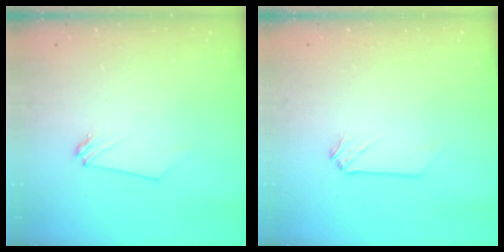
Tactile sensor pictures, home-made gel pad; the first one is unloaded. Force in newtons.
{"total": 0.0}